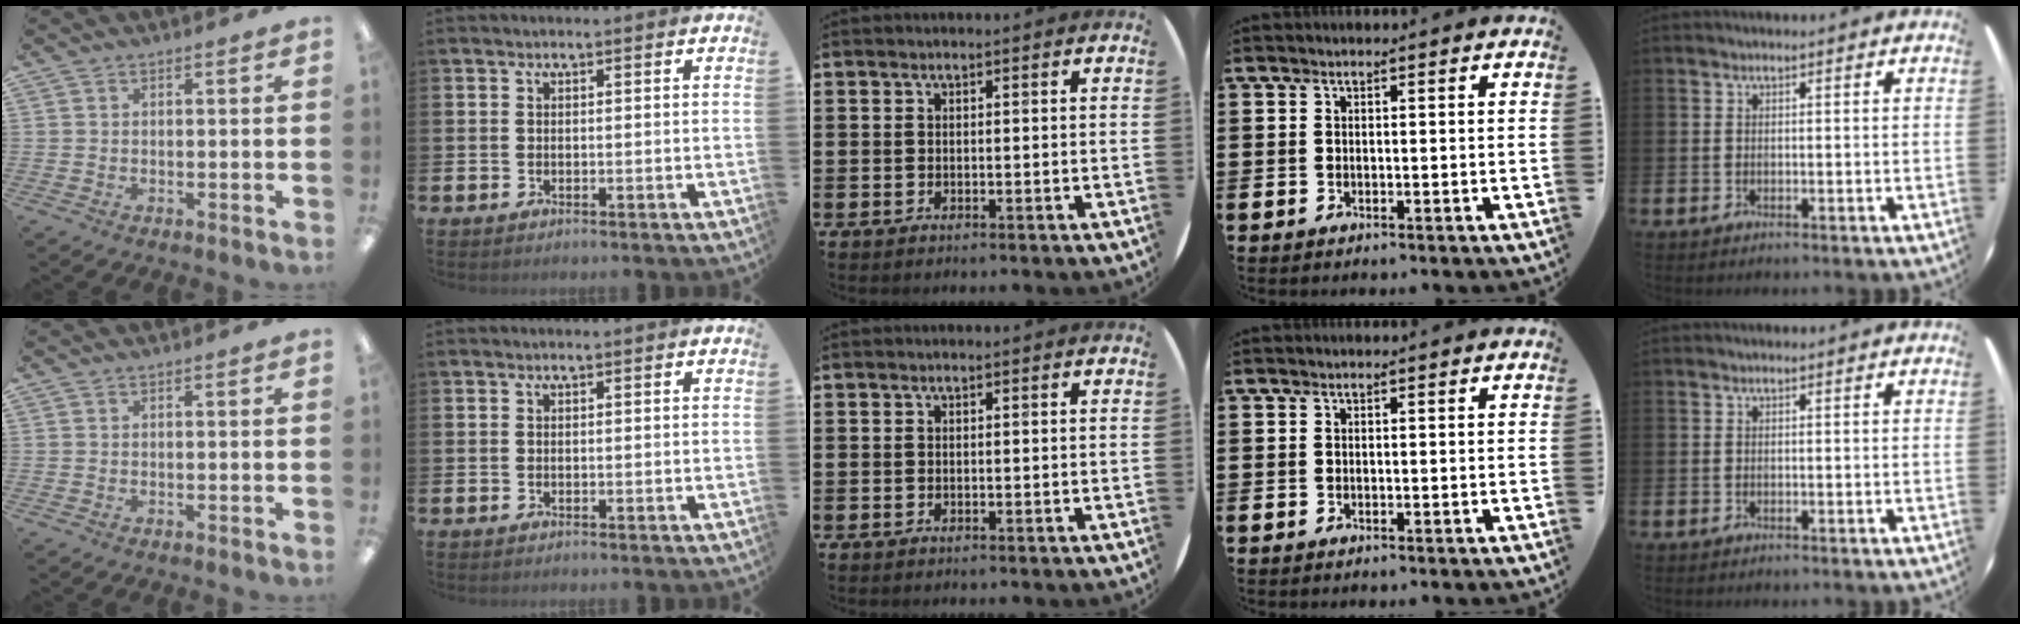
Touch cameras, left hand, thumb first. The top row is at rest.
{}